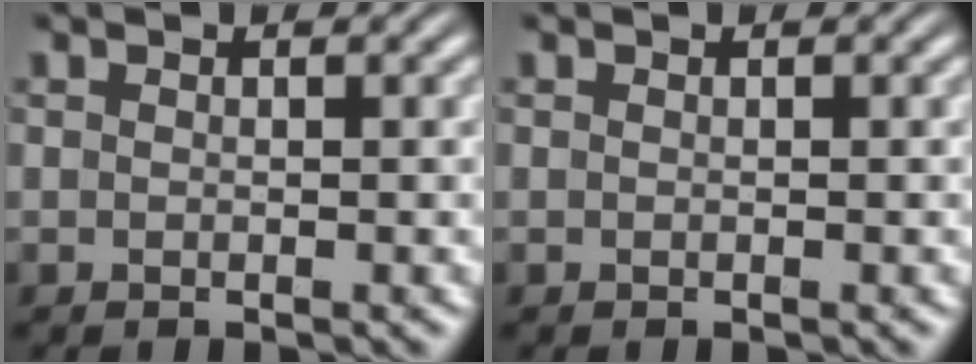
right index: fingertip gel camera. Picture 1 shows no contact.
{"total": 0.0}